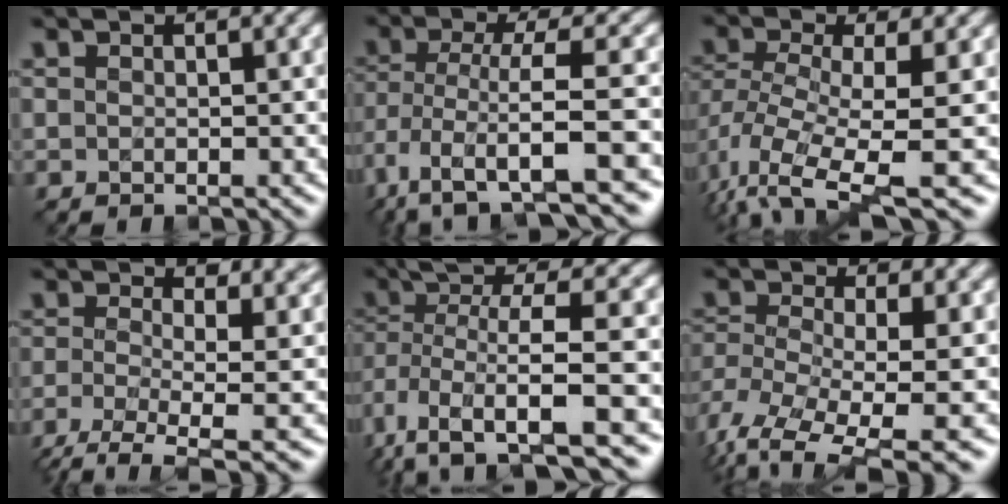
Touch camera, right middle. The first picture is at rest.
{"total": 8.3, "force": [-4.6, 2.6, 6.5], "torque": [-0.119, -0.001, -0.082]}
{"total": 7.0, "force": [-2.7, 2.7, 5.9], "torque": [-0.119, -0.017, -0.052]}
{"total": 8.5, "force": [-2.2, 3.6, 7.3], "torque": [-0.141, -0.016, -0.044]}
{"total": 8.1, "force": [-2.1, 2.9, 7.3], "torque": [-0.144, -0.006, -0.038]}
{"total": 9.7, "force": [-4.0, 4.8, 7.4], "torque": [-0.156, -0.015, -0.050]}